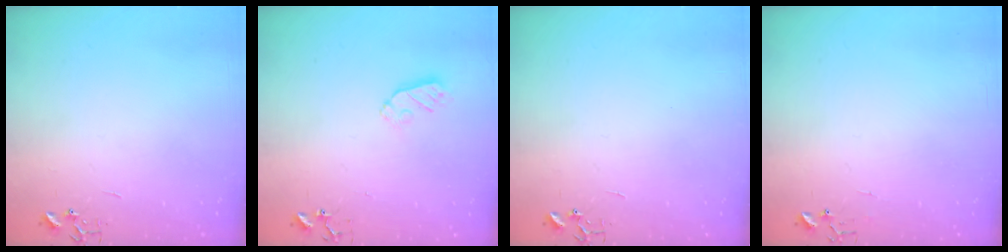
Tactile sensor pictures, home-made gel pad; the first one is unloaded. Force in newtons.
{"total": 5.5, "press": 5.4, "slide": 0.8}
{"total": 0.0}
{"total": 5.0, "press": 5.0, "slide": 0.4}